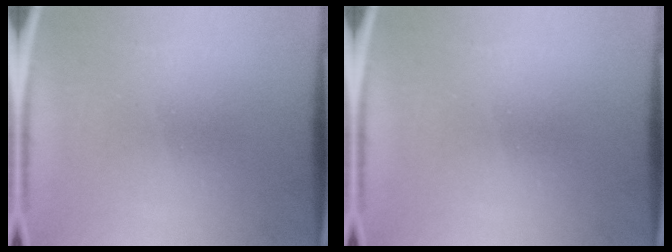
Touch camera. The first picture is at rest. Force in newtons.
{"total": 0.0}